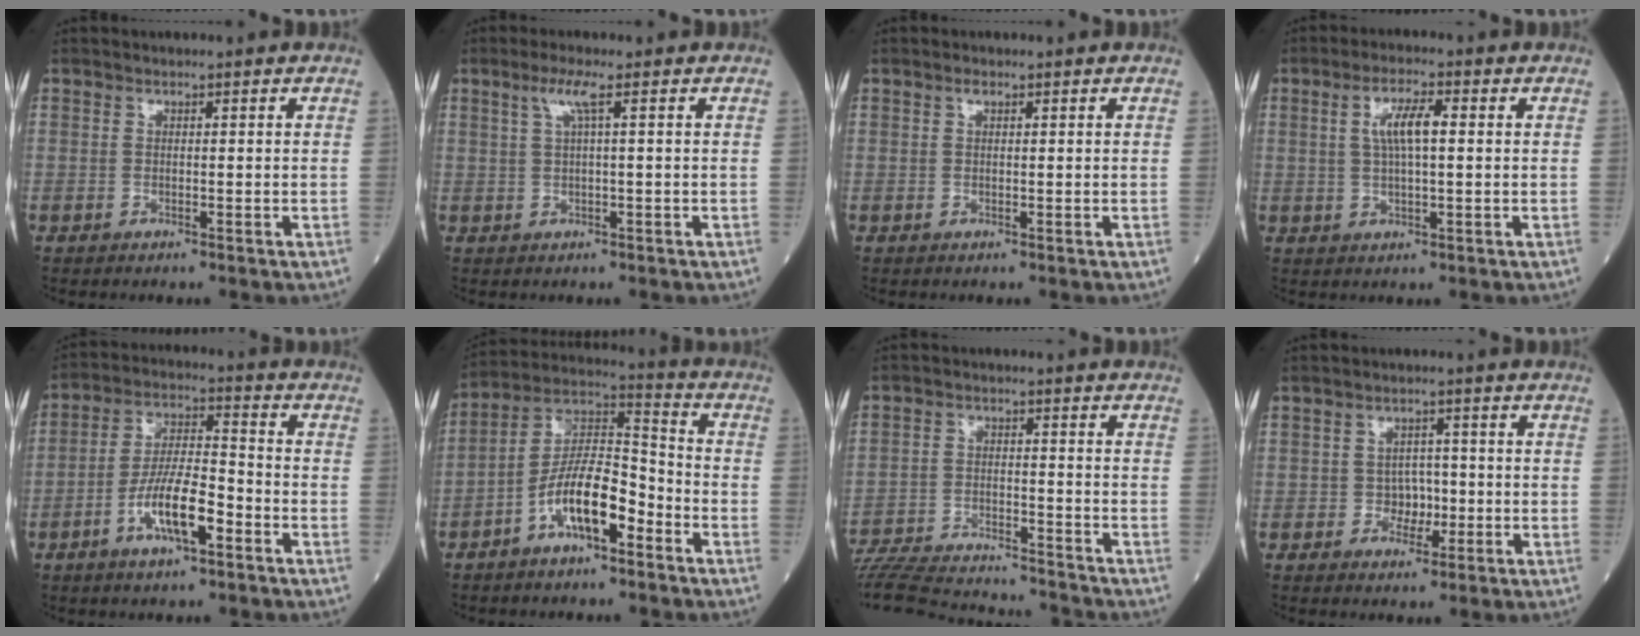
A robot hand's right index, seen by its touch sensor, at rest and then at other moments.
{"total": 2.9, "force": [1.2, -0.3, 2.6], "torque": [-0.062, 0.008, 0.026]}
{"total": 0.7, "force": [0.4, 0.3, 0.5], "torque": [-0.010, 0.002, 0.006]}
{"total": 5.4, "force": [1.0, 1.0, 5.2], "torque": [-0.100, 0.010, 0.020]}
{"total": 9.8, "force": [-4.3, 2.3, 8.4], "torque": [-0.163, 0.004, -0.079]}
{"total": 11.2, "force": [-5.4, 3.5, 9.2], "torque": [-0.180, 0.023, -0.098]}
{"total": 20.6, "force": [-19.3, 2.4, 6.6], "torque": [-0.158, -0.027, -0.293]}
{"total": 3.2, "force": [-0.7, 2.7, 1.6], "torque": [-0.013, 0.009, -0.010]}